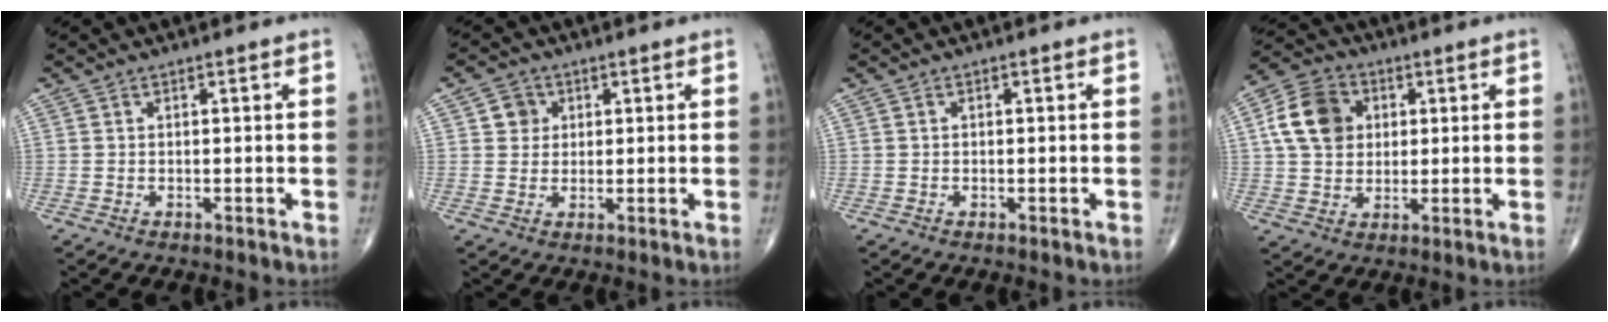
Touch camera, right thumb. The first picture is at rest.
{"total": 3.6, "force": [1.1, 3.3, 0.9], "torque": [0.004, -0.001, 0.014]}
{"total": 0.0}
{"total": 11.2, "force": [2.4, 8.9, 6.4], "torque": [-0.100, 0.007, 0.035]}